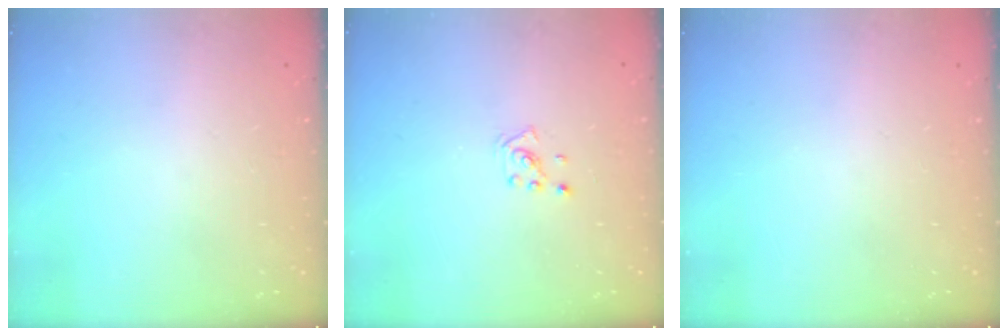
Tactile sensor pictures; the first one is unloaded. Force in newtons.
{"total": 2.0, "press": 2.0, "slide": 0.6}
{"total": 0.0}